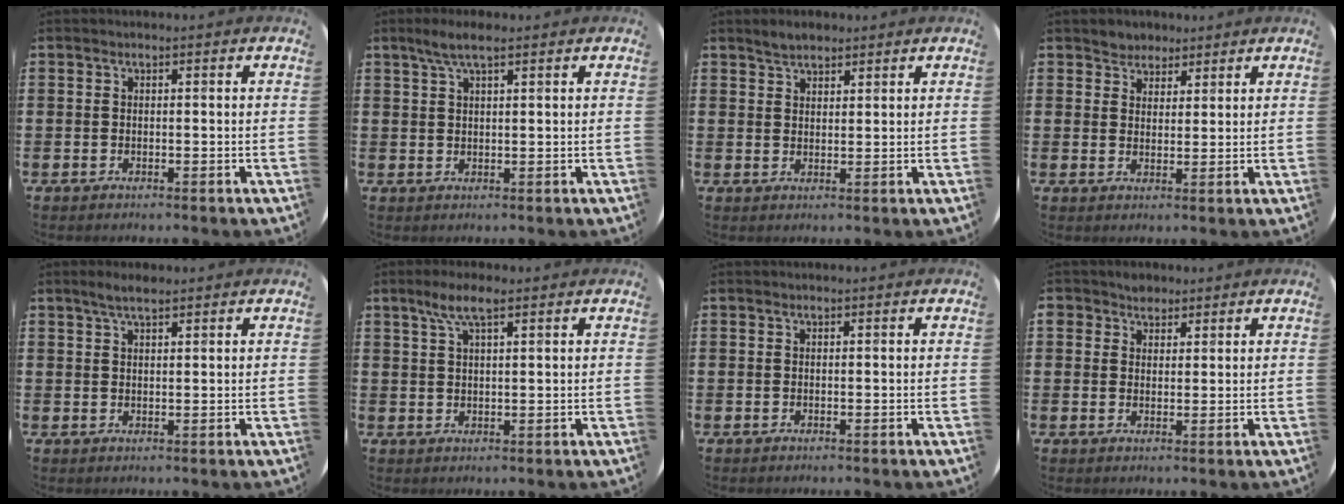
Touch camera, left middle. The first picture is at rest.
{"total": 3.5, "force": [2.4, 0.7, 2.5], "torque": [-0.053, 0.008, 0.040]}
{"total": 2.7, "force": [2.5, 1.0, 0.5], "torque": [-0.006, 0.004, 0.047]}
{"total": 2.8, "force": [2.4, 1.3, -0.5], "torque": [0.000, 0.004, 0.047]}
{"total": 2.5, "force": [2.0, 0.5, 1.4], "torque": [-0.031, 0.005, 0.035]}
{"total": 4.7, "force": [2.8, 1.2, 3.5], "torque": [-0.075, 0.009, 0.048]}
{"total": 0.0}
{"total": 2.4, "force": [1.9, 1.5, 0.1], "torque": [0.000, 0.004, 0.035]}